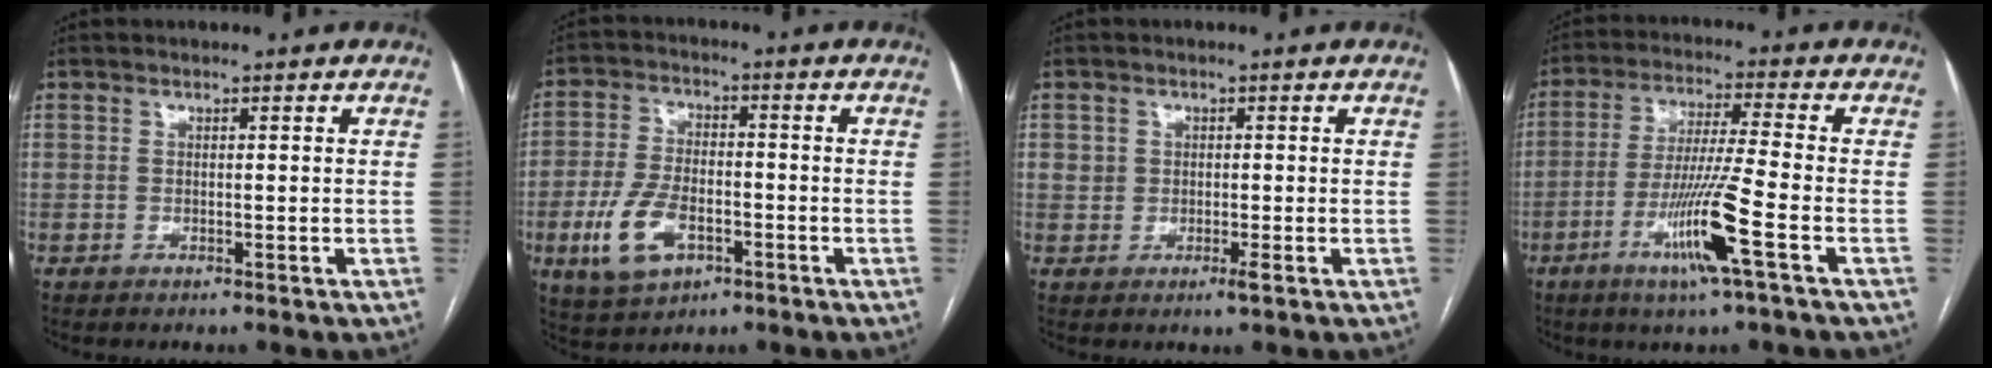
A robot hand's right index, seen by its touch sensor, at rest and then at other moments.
{"total": 9.5, "force": [-3.7, 5.1, 7.2], "torque": [-0.161, 0.001, -0.062]}
{"total": 2.1, "force": [-0.2, 1.4, 1.5], "torque": [-0.024, 0.002, 0.000]}
{"total": 11.6, "force": [-4.7, -1.2, 10.5], "torque": [-0.206, -0.019, -0.091]}